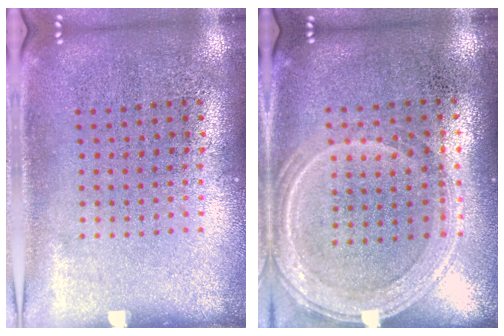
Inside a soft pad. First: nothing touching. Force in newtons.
{"total": 1.2, "press": 1.2, "slide": 0.4}